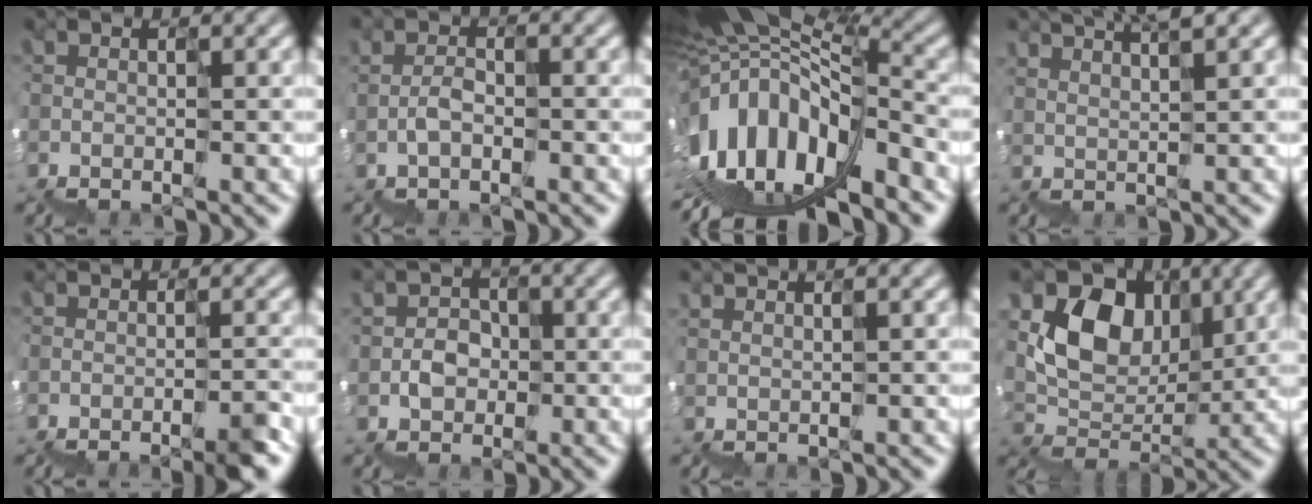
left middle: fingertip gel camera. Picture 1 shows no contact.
{"total": 0.5, "force": [0.3, 0.2, -0.4], "torque": [0.010, 0.011, 0.003]}
{"total": 12.4, "force": [-1.8, 6.3, 10.5], "torque": [-0.201, 0.021, -0.020]}
{"total": 4.3, "force": [3.2, 0.9, 2.7], "torque": [0.007, 0.023, 0.052]}
{"total": 4.6, "force": [-3.0, 1.4, 3.2], "torque": [-0.041, -0.013, -0.043]}
{"total": 2.1, "force": [0.2, 2.1, 0.1], "torque": [0.008, 0.014, 0.003]}
{"total": 1.1, "force": [1.1, 0.0, 0.2], "torque": [0.013, -0.004, 0.024]}
{"total": 6.1, "force": [3.8, 4.4, 1.8], "torque": [-0.028, 0.010, 0.074]}